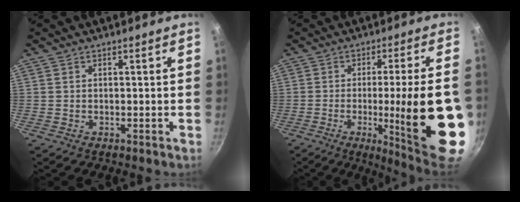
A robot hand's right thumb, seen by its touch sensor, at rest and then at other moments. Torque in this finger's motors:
{"motor_torque": [1.37, 3.64, 1.91, -0.03, 0.51]}